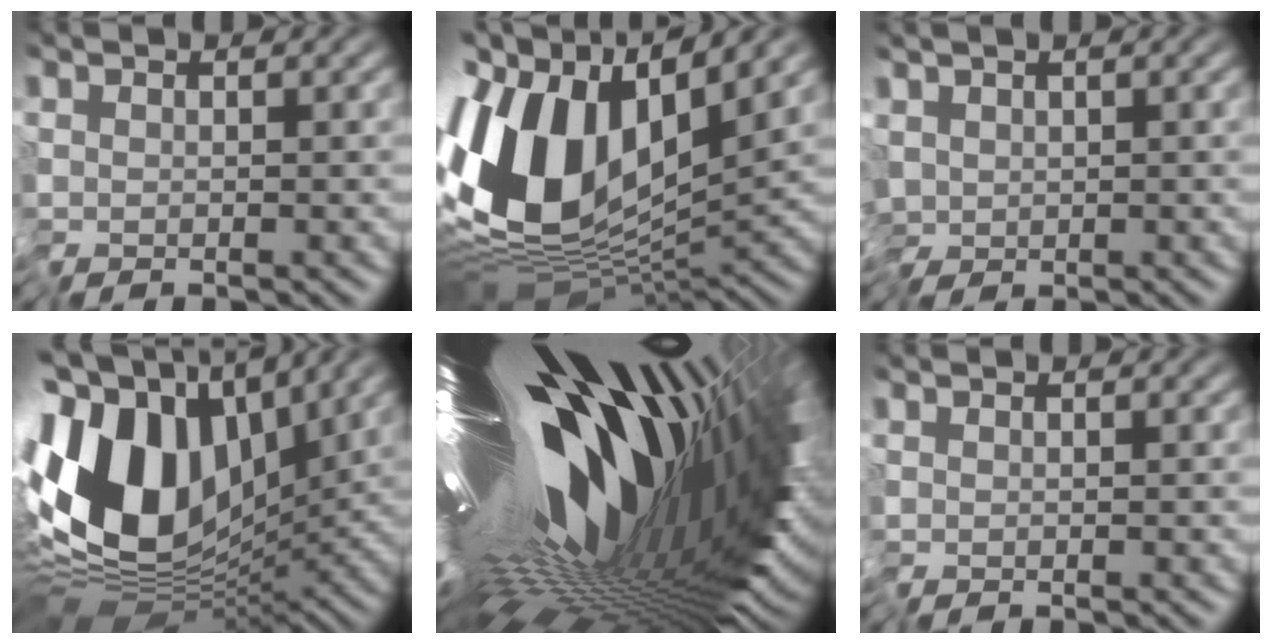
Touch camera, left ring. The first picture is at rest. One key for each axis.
{"total": 13.2, "fx": 1.6, "fy": 6.7, "fz": 11.3, "tx": -0.234, "ty": 0.005, "tz": 0.021}
{"total": 4.5, "fx": -0.3, "fy": 2.9, "fz": 3.3, "tx": -0.054, "ty": -0.011, "tz": 0.007}
{"total": 15.0, "fx": 2.1, "fy": 9.4, "fz": 11.4, "tx": -0.242, "ty": 0.013, "tz": 0.029}
{"total": 20.0, "fx": 4.8, "fy": 6.9, "fz": 18.1, "tx": -0.283, "ty": -0.025, "tz": 0.077}
{"total": 0.0}